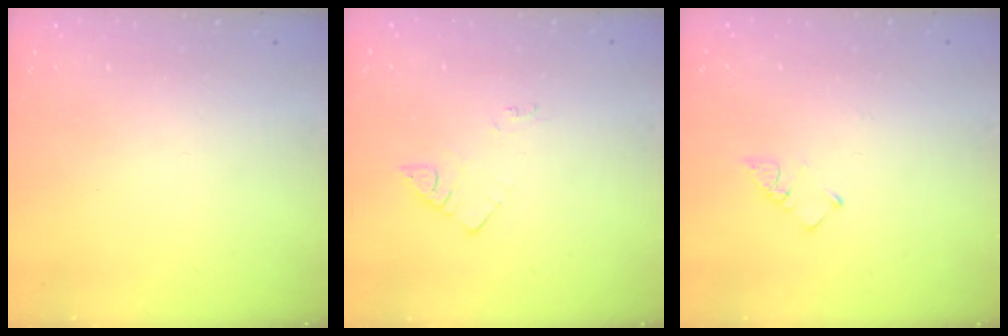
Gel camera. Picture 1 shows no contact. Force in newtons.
{"total": 2.6, "press": 2.6, "slide": 0.3}
{"total": 2.7, "press": 2.7, "slide": 0.4}